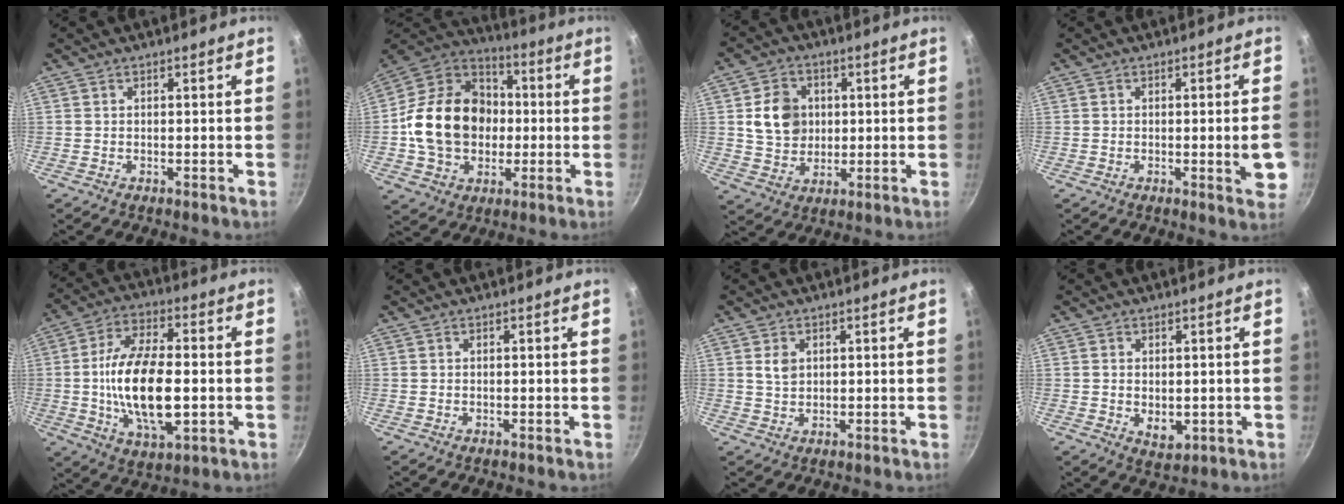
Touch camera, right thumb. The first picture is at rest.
{"total": 20.7, "force": [-0.8, 16.4, 12.6], "torque": [-0.187, 0.039, -0.018]}
{"total": 9.6, "force": [1.6, 8.0, 5.0], "torque": [-0.058, 0.000, 0.030]}
{"total": 5.8, "force": [-1.0, 1.1, 5.6], "torque": [-0.065, -0.002, -0.013]}
{"total": 18.1, "force": [-1.6, 8.6, 15.8], "torque": [-0.280, 0.013, -0.031]}
{"total": 0.0}
{"total": 3.1, "force": [1.0, 2.2, 1.9], "torque": [-0.028, -0.005, 0.022]}
{"total": 4.4, "force": [-0.3, 2.9, 3.2], "torque": [-0.050, -0.012, 0.003]}